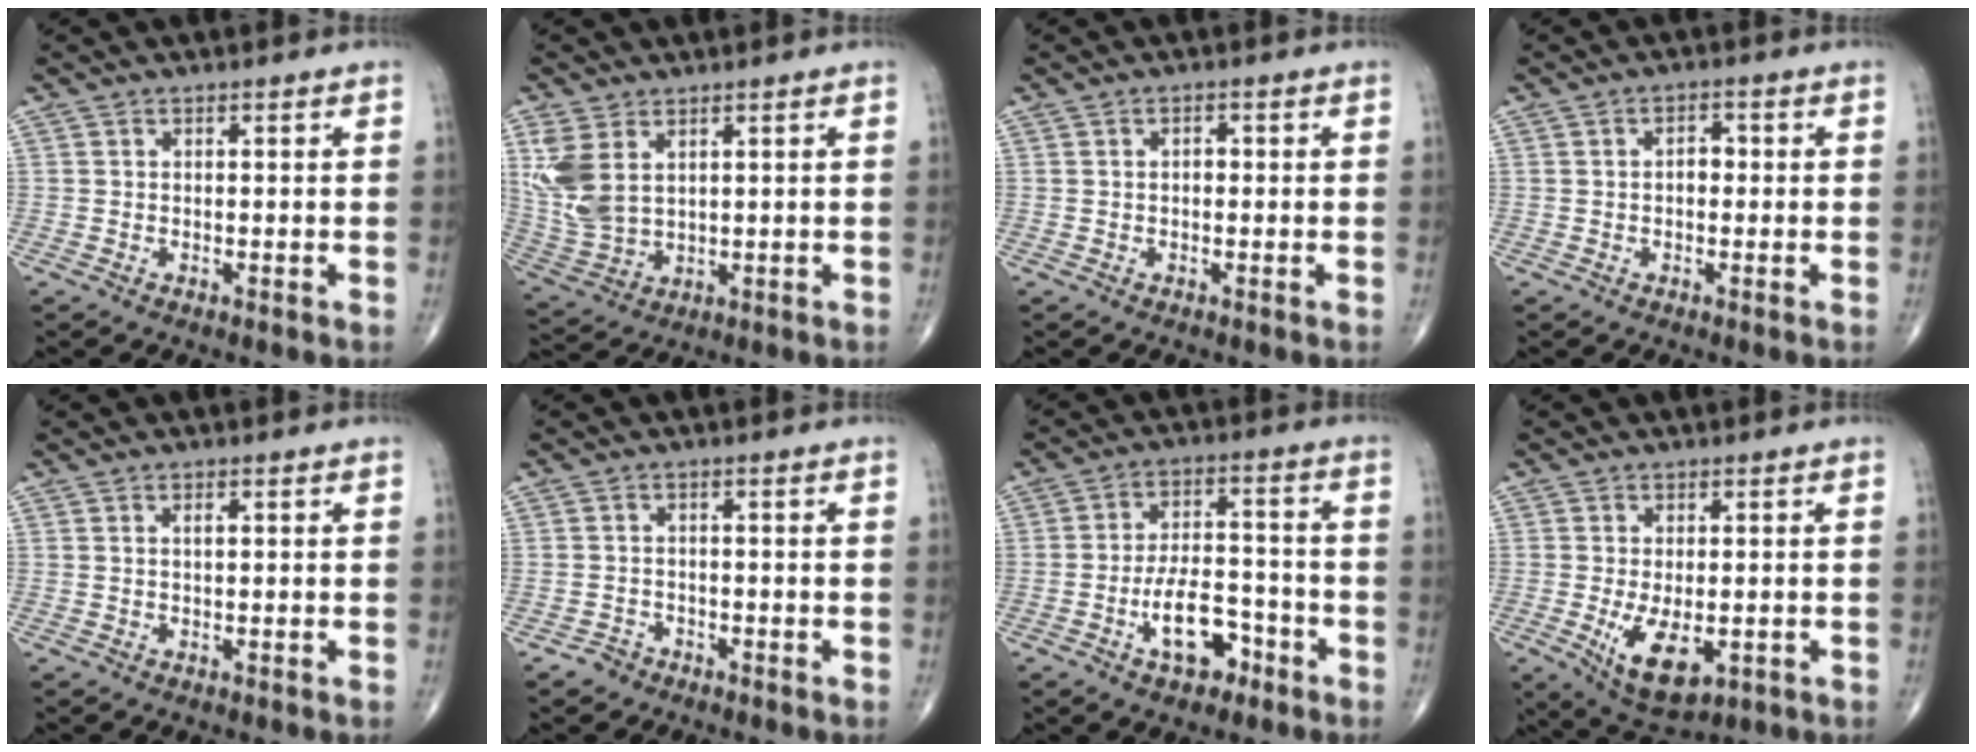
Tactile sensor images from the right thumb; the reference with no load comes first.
{"total": 9.8, "force": [3.5, 5.8, 7.1], "torque": [-0.161, -0.009, 0.085]}
{"total": 1.4, "force": [0.0, 0.9, 1.0], "torque": [-0.015, 0.005, -0.001]}
{"total": 2.6, "force": [0.0, 1.7, 2.0], "torque": [-0.024, 0.009, -0.004]}
{"total": 1.2, "force": [0.3, 0.5, 1.0], "torque": [-0.019, 0.002, 0.005]}
{"total": 2.0, "force": [-1.5, 1.4, -0.1], "torque": [0.007, 0.008, -0.030]}
{"total": 9.8, "force": [-4.5, 5.2, 6.9], "torque": [-0.100, 0.037, -0.074]}
{"total": 9.2, "force": [-2.2, 4.8, 7.6], "torque": [-0.120, -0.017, -0.023]}